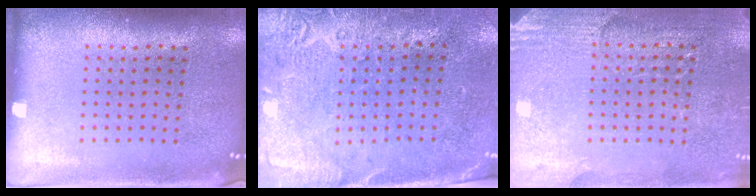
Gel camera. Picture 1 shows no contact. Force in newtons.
{"total": 2.7, "press": 2.3, "slide": 1.4}
{"total": 2.9, "press": 2.9, "slide": 0.5}